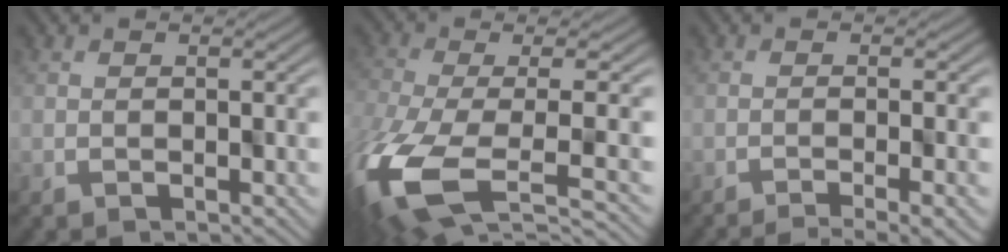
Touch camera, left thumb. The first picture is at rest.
{"total": 13.5, "force": [-4.2, 6.9, 10.9], "torque": [-0.295, -0.057, -0.040]}
{"total": 4.0, "force": [-3.0, 0.2, 2.7], "torque": [-0.037, 0.011, -0.048]}